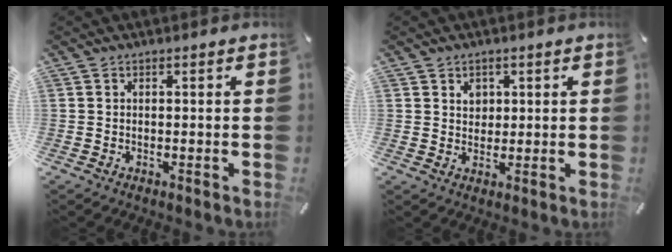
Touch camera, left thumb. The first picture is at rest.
{"total": 3.3, "force": [1.2, 3.0, 0.8], "torque": [0.000, -0.005, 0.017]}